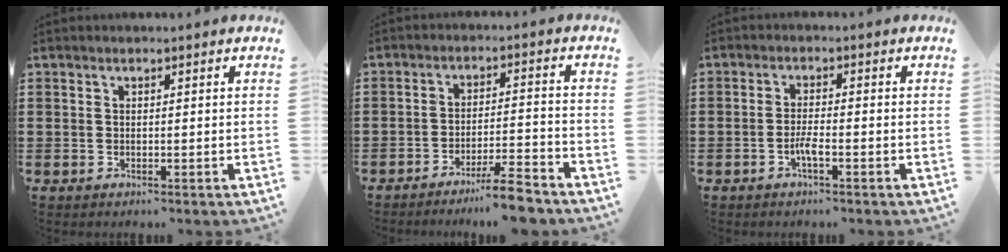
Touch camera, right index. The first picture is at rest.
{"total": 6.6, "force": [-5.6, -0.2, 3.4], "torque": [-0.054, -0.007, -0.102]}
{"total": 2.8, "force": [-1.4, 0.5, 2.4], "torque": [-0.049, -0.002, -0.027]}